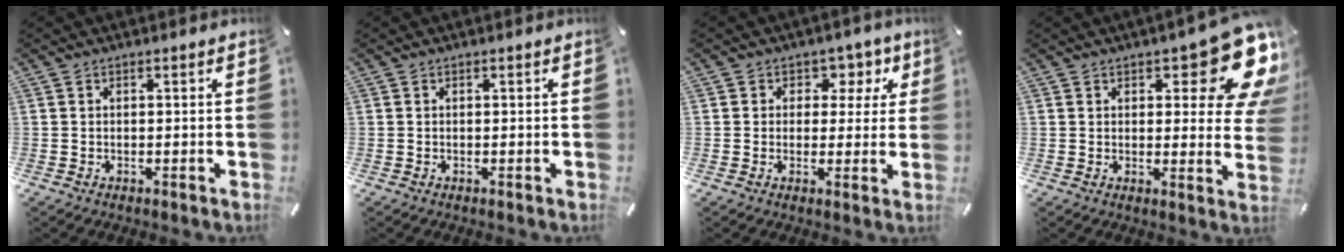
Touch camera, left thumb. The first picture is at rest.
{"total": 0.0}
{"total": 6.4, "force": [2.1, 5.4, 2.7], "torque": [-0.024, -0.013, 0.028]}
{"total": 15.8, "force": [8.4, 6.1, 11.9], "torque": [-0.137, -0.064, 0.139]}